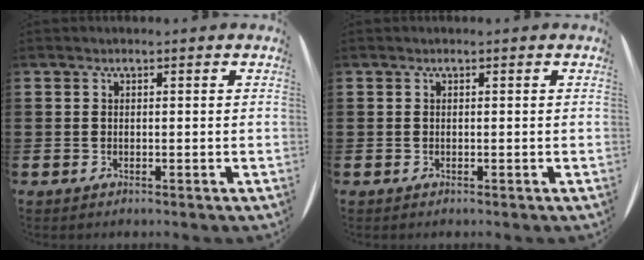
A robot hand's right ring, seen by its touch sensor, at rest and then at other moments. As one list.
[{"total": 0.0}]